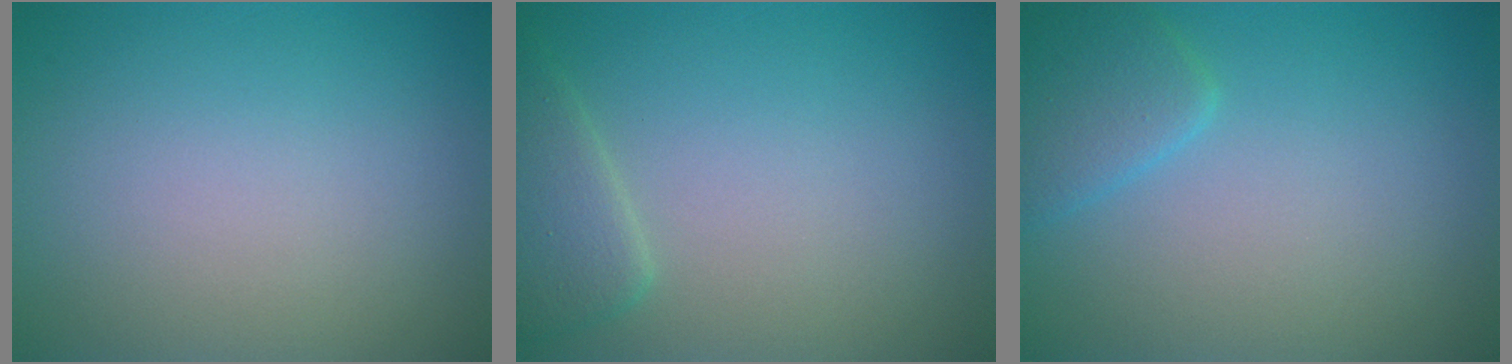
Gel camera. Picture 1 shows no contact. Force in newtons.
{"total": 2.5, "press": 2.5, "slide": 0.3}
{"total": 2.6, "press": 2.6, "slide": 0.2}